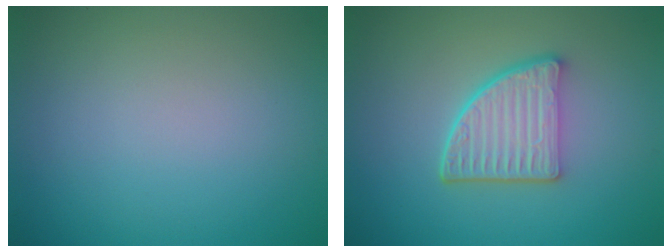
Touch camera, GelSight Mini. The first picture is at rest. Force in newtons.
{"total": 5.0, "press": 3.8, "slide": 3.3}